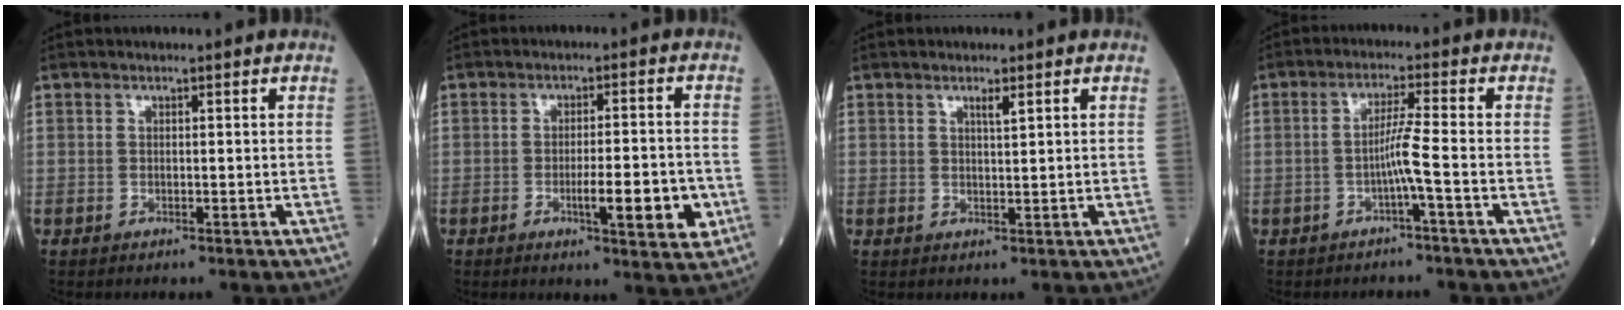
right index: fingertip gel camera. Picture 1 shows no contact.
{"total": 7.7, "force": [-2.4, 1.2, 7.2], "torque": [-0.104, -0.008, -0.032]}
{"total": 1.4, "force": [0.9, 0.0, 1.1], "torque": [-0.020, -0.003, 0.015]}
{"total": 3.6, "force": [-1.5, -1.0, 3.2], "torque": [-0.060, 0.006, -0.027]}